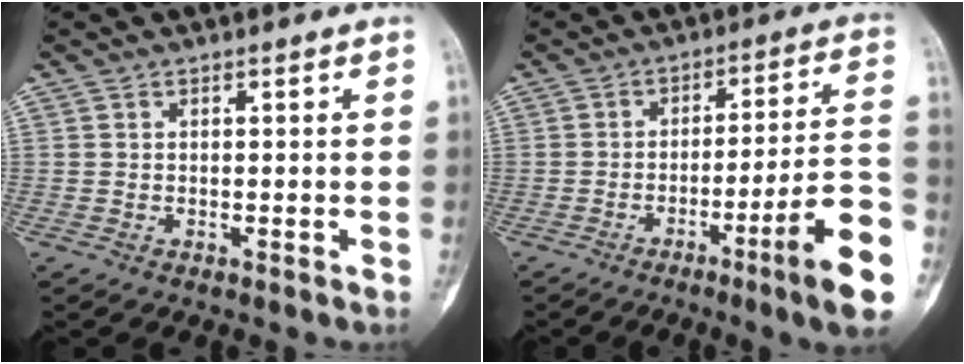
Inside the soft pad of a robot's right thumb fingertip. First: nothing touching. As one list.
[{"total": 15.3, "force": [-6.9, 0.7, 13.7], "torque": [-0.179, 0.033, -0.099]}]